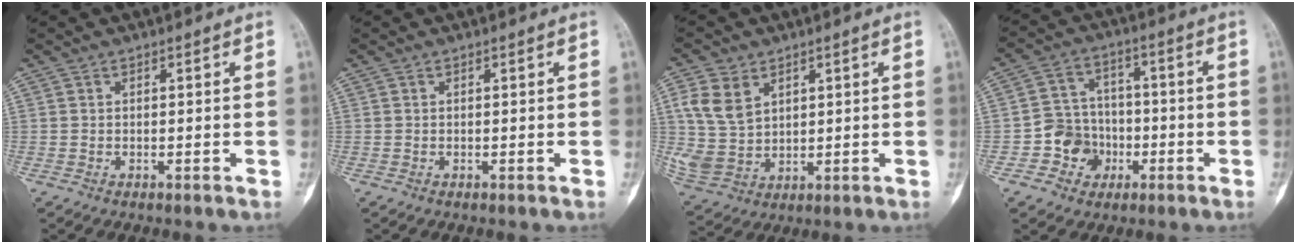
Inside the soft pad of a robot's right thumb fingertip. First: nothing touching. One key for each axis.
{"total": 0.0}
{"total": 9.8, "fx": 3.8, "fy": 7.0, "fz": 5.6, "tx": -0.103, "ty": -0.009, "tz": 0.092}
{"total": 8.6, "fx": -2.9, "fy": 7.8, "fz": 2.2, "tx": 0.013, "ty": 0.028, "tz": -0.051}